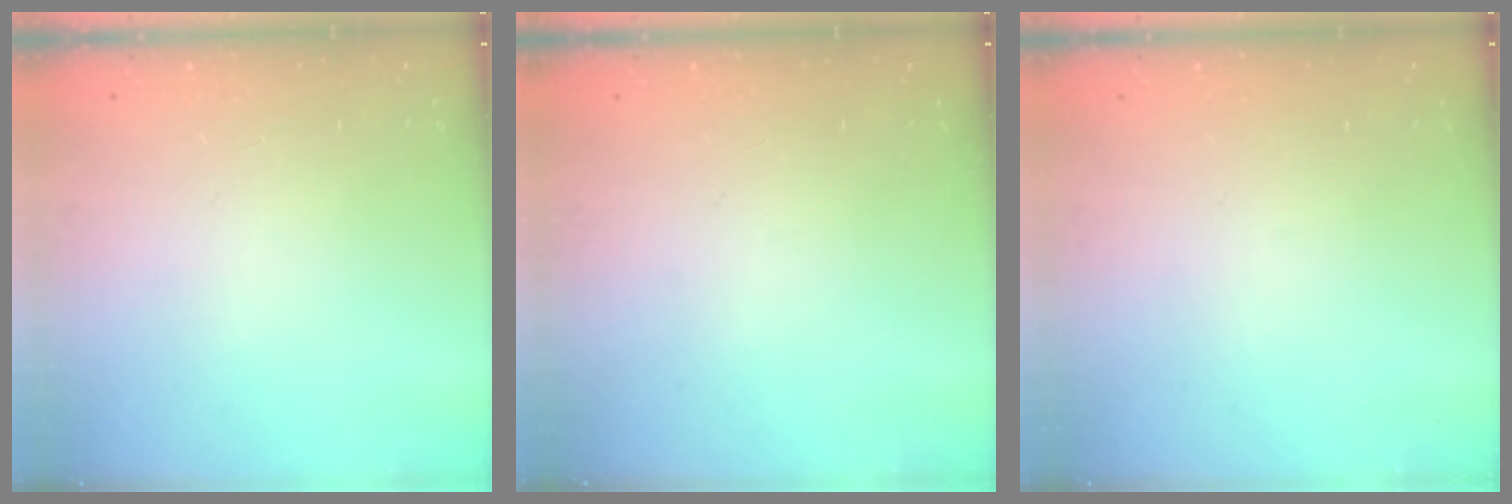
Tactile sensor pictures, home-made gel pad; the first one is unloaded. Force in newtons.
{"total": 0.0}
{"total": 0.0}